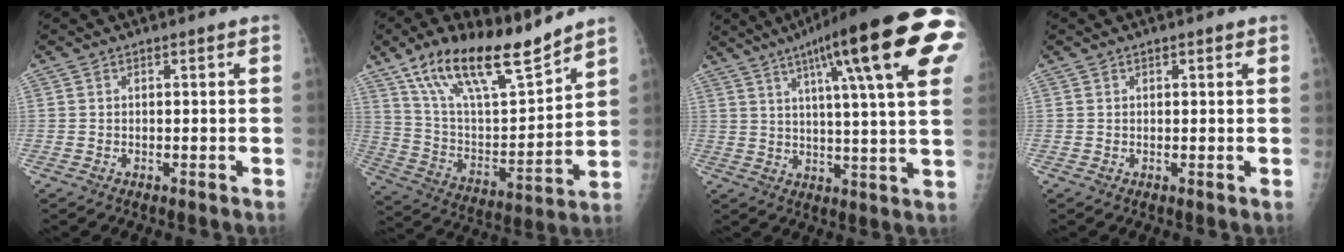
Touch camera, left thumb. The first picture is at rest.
{"total": 20.2, "force": [15.0, 5.8, 12.3], "torque": [-0.185, -0.068, 0.273]}
{"total": 25.2, "force": [11.1, 3.9, 22.3], "torque": [-0.300, -0.003, 0.149]}
{"total": 0.9, "force": [0.6, 0.4, 0.6], "torque": [-0.004, -0.001, 0.007]}